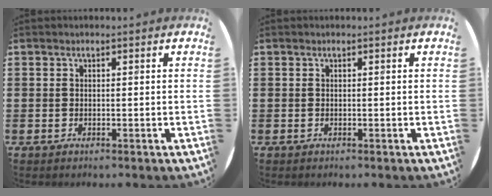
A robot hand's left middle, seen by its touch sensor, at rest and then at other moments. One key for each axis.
{"total": 0.0}